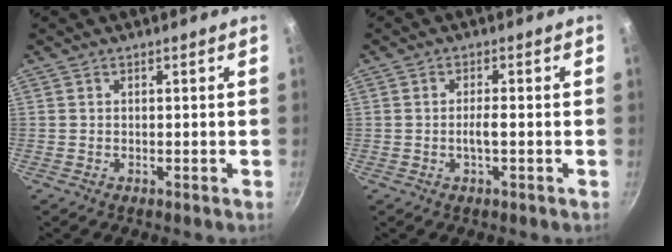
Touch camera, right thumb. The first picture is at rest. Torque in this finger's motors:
{"motor_torque": [0.23, 0.09, 0.50, 0.48, 0.00]}